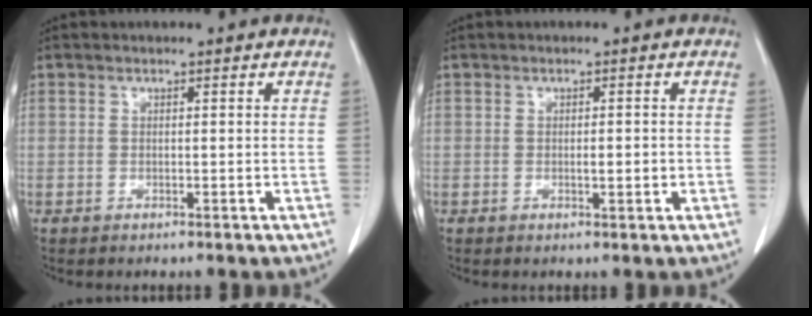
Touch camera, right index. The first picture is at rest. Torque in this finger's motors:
{"motor_torque": [0.41, -0.19, 0.22, 0.02]}